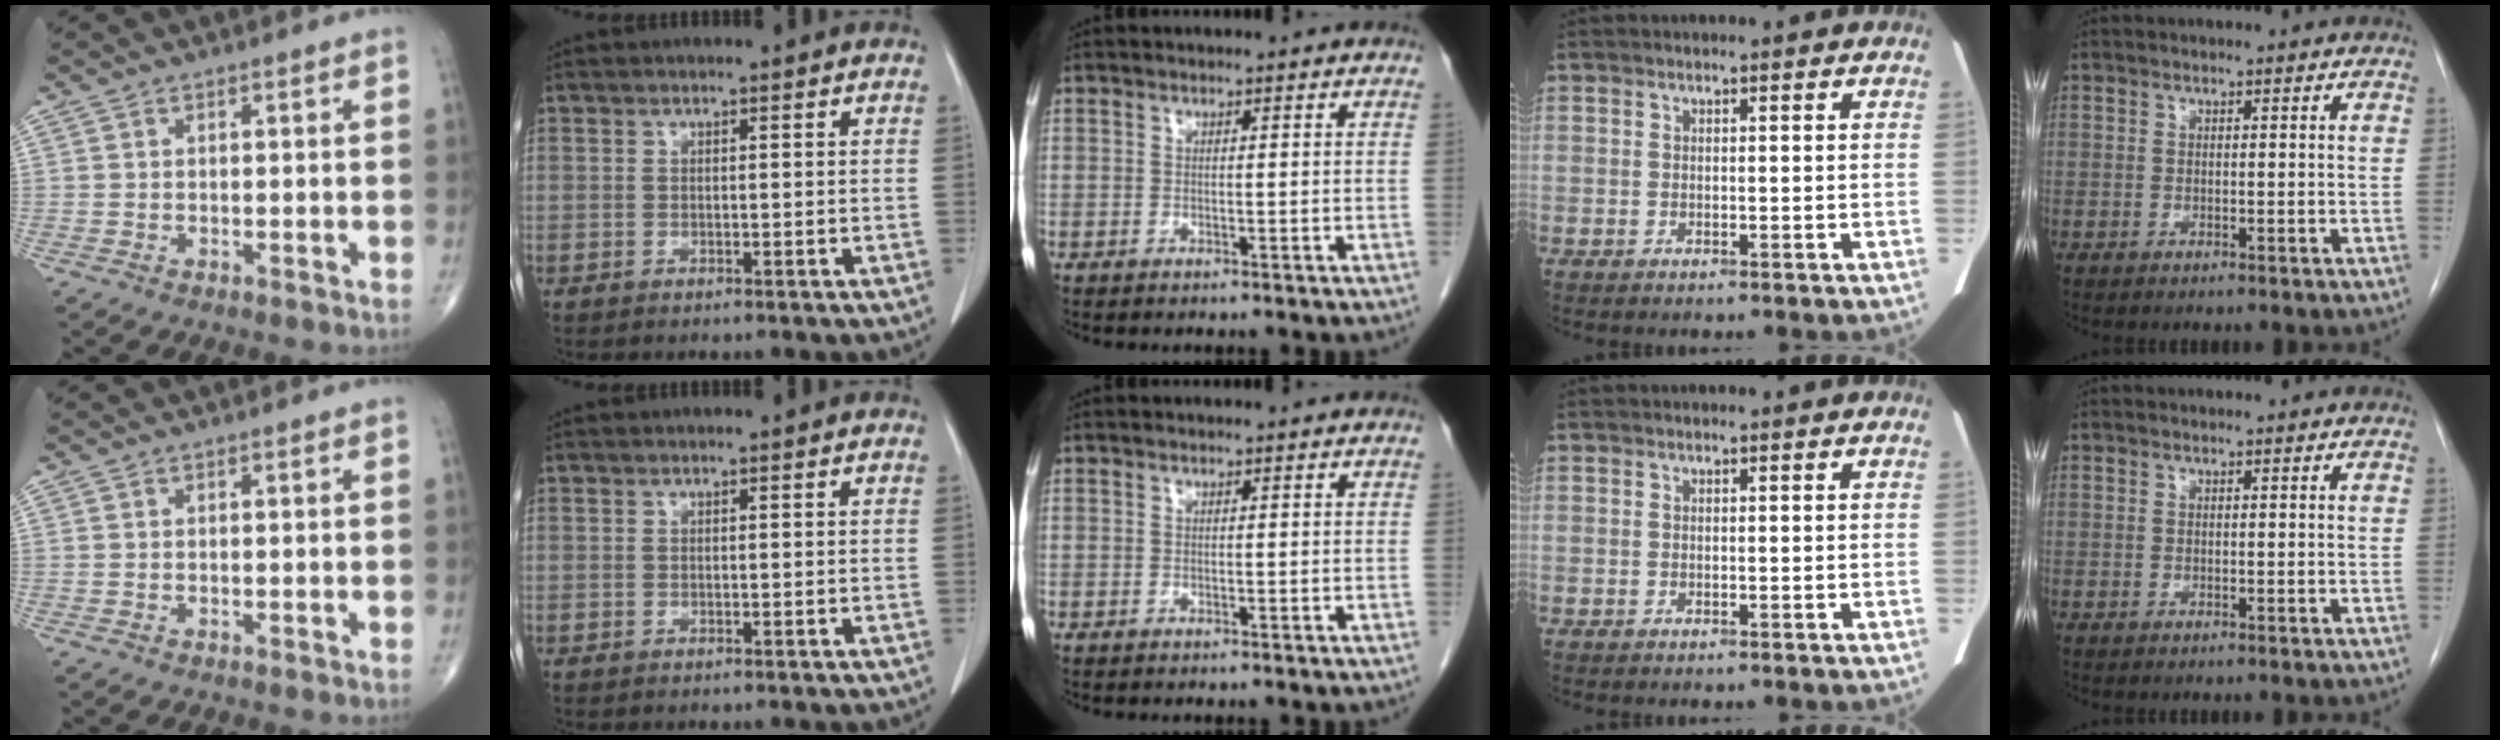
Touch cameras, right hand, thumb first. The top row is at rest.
{}